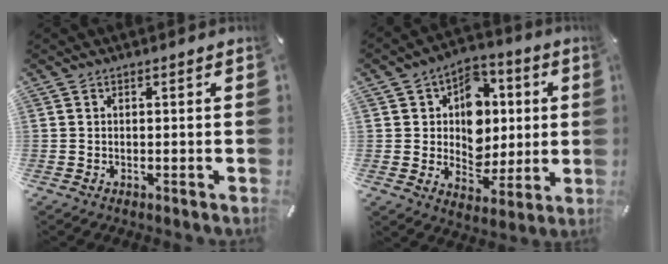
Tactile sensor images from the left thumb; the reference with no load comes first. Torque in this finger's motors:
{"motor_torque": [2.34, 2.28, 1.15, -0.14, 0.15]}